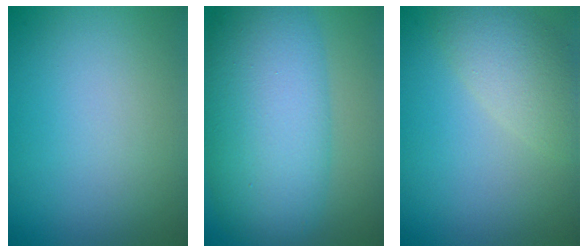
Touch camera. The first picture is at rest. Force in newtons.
{"total": 11.1, "press": 11.1, "slide": 0.1}
{"total": 4.1, "press": 4.0, "slide": 0.4}